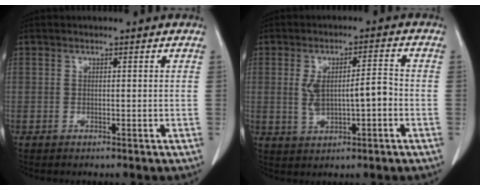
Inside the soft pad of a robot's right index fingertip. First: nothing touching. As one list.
[{"total": 6.8, "force": [-0.5, 2.0, 6.4], "torque": [-0.124, 0.014, 0.000]}]